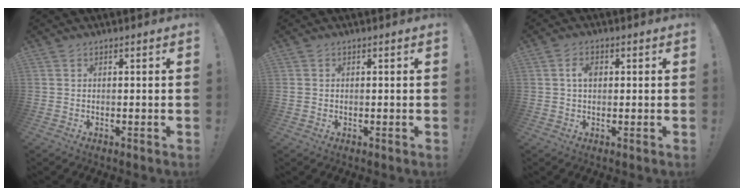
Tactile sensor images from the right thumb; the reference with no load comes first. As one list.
[{"total": 1.0, "force": [0.2, 0.9, 0.3], "torque": [-0.005, 0.003, 0.004]}, {"total": 3.5, "force": [0.6, 2.0, 2.7], "torque": [-0.041, 0.003, 0.006]}]